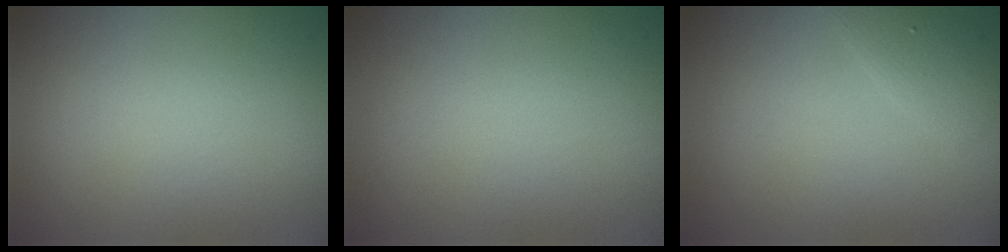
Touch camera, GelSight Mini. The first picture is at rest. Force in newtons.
{"total": 0.0}
{"total": 1.5, "press": 1.5, "slide": 0.1}